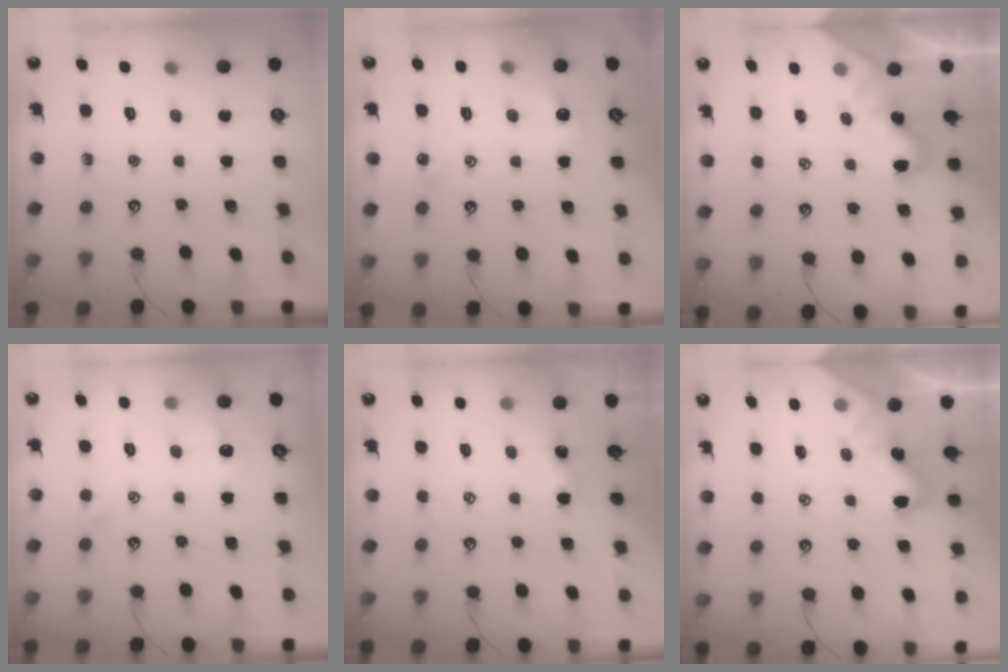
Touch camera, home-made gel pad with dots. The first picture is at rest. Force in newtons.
{"total": 3.8, "press": 3.8, "slide": 0.7}
{"total": 1.9, "press": 1.9, "slide": 0.4}
{"total": 0.9, "press": 0.6, "slide": 0.7}
{"total": 2.0, "press": 2.0, "slide": 0.2}
{"total": 1.8, "press": 1.8, "slide": 0.5}